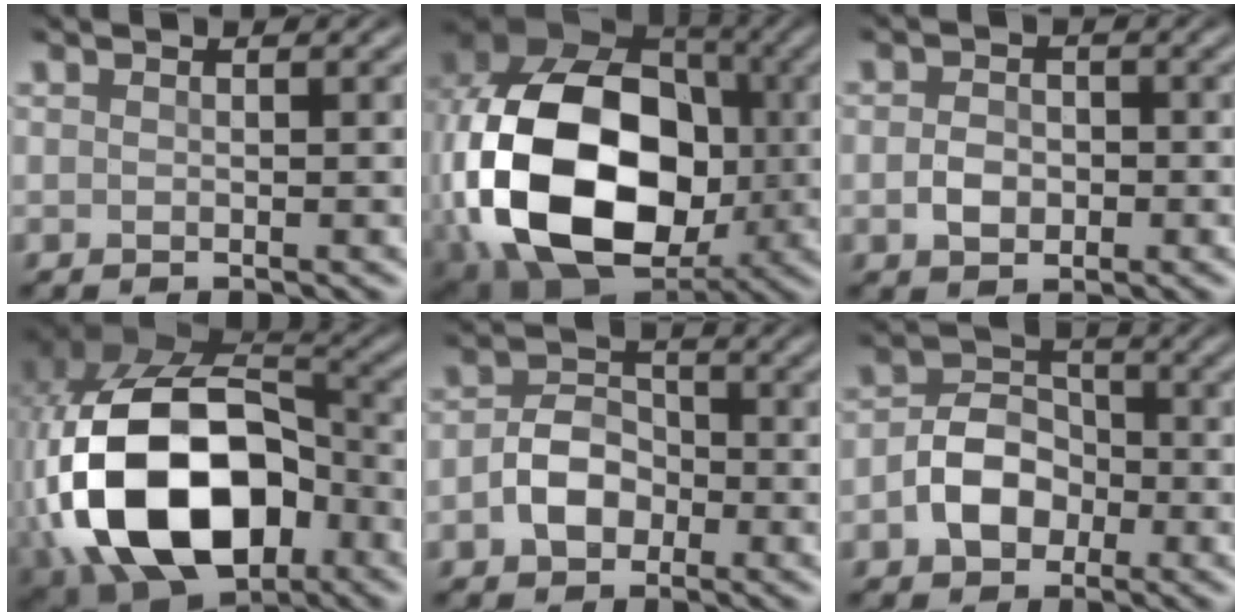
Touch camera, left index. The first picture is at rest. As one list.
[{"total": 20.3, "force": [-2.3, 14.9, 13.5], "torque": [-0.312, -0.021, -0.030]}, {"total": 2.3, "force": [-0.5, 1.8, 1.3], "torque": [-0.023, 0.000, -0.015]}, {"total": 18.3, "force": [-4.1, 12.3, 12.8], "torque": [-0.269, -0.022, -0.063]}, {"total": 3.6, "force": [-1.2, 2.8, 2.0], "torque": [-0.035, 0.007, -0.027]}, {"total": 4.4, "force": [-1.4, 3.3, 2.4], "torque": [-0.039, 0.006, -0.030]}]